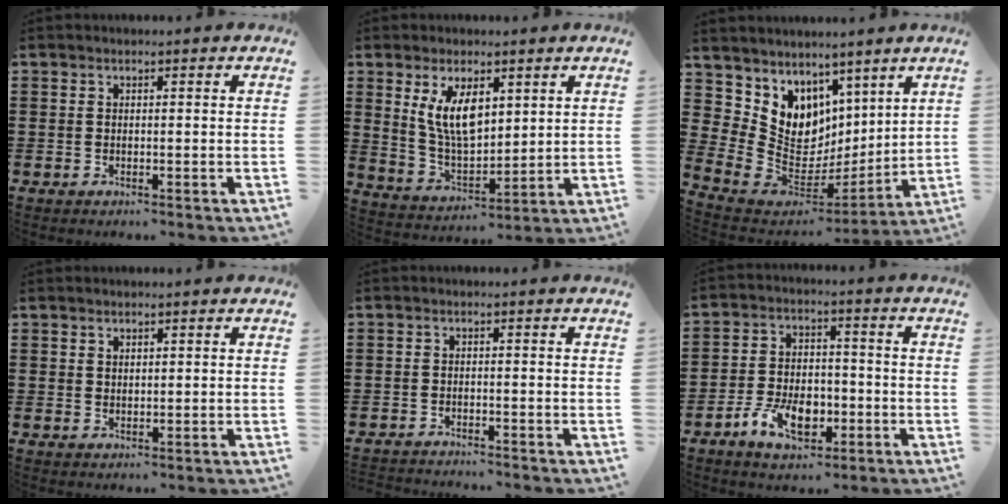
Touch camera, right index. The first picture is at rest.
{"total": 8.2, "force": [3.4, 3.8, 6.4], "torque": [-0.141, -0.002, 0.060]}
{"total": 8.2, "force": [3.5, 7.3, 0.4], "torque": [-0.060, -0.058, 0.075]}
{"total": 1.3, "force": [1.1, 0.6, 0.2], "torque": [-0.005, 0.002, 0.021]}
{"total": 1.7, "force": [-1.7, -0.1, -0.2], "torque": [-0.001, 0.001, -0.037]}
{"total": 7.7, "force": [-3.4, 4.6, 5.2], "torque": [-0.111, 0.008, -0.064]}